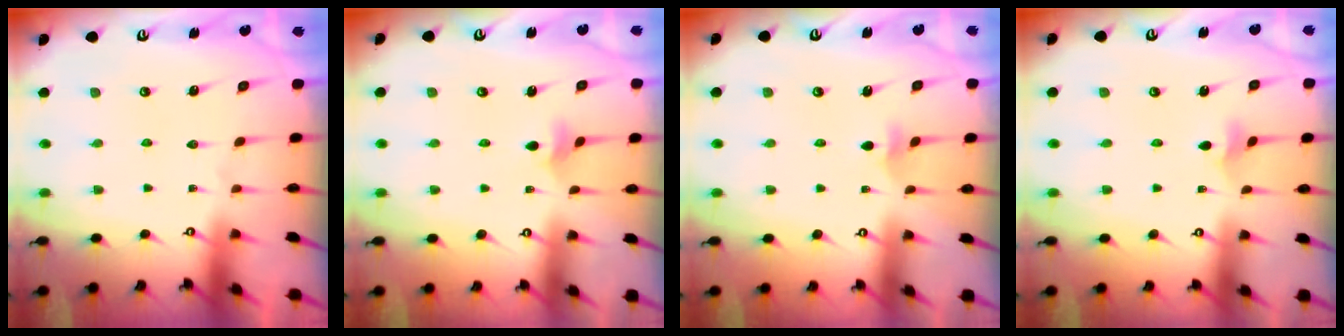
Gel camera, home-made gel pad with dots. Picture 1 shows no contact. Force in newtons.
{"total": 3.9, "press": 3.8, "slide": 0.8}
{"total": 4.1, "press": 4.0, "slide": 1.0}
{"total": 2.9, "press": 2.9, "slide": 0.5}